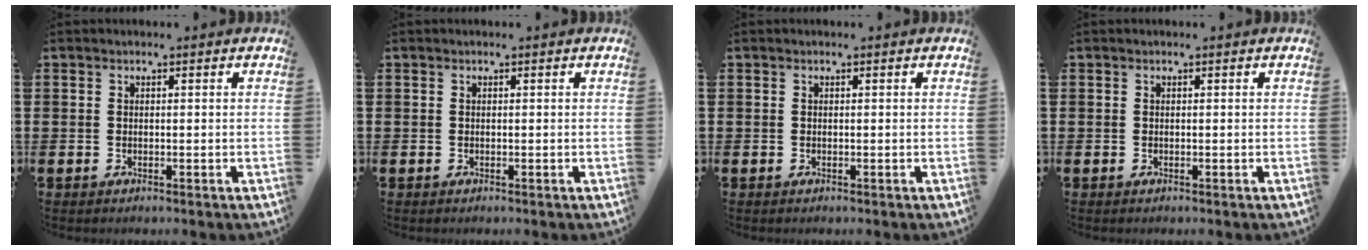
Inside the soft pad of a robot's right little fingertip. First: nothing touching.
{"total": 0.0}
{"total": 0.0}
{"total": 0.0}